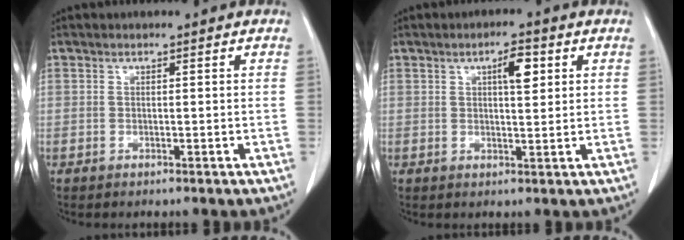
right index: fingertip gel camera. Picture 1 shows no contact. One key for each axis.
{"total": 4.2, "fx": 1.6, "fy": 1.1, "fz": 3.7, "tx": -0.064, "ty": 0.002, "tz": 0.026}